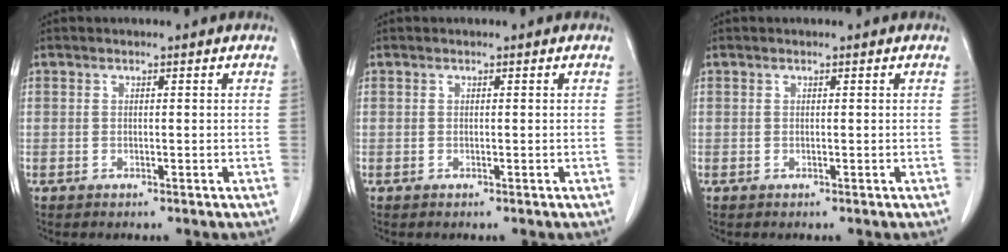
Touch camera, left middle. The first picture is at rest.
{"total": 0.0}
{"total": 0.0}